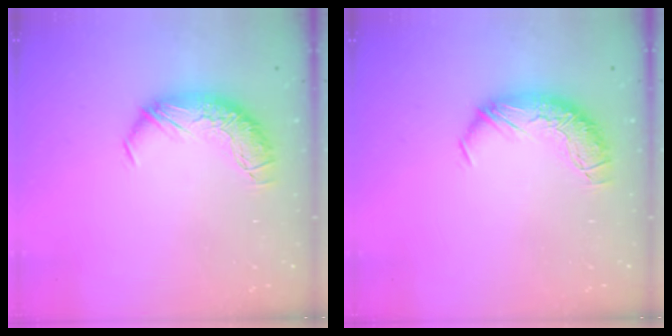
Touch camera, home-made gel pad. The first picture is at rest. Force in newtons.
{"total": 0.0}